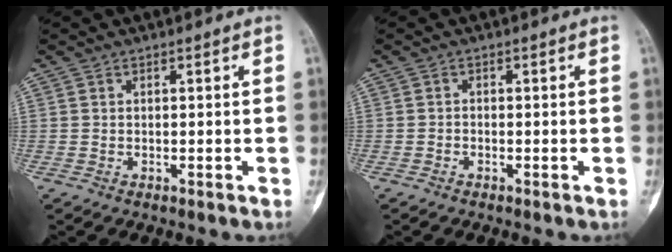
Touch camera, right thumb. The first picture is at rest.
{"total": 0.6, "force": [-0.4, 0.4, 0.2], "torque": [-0.001, 0.002, -0.013]}